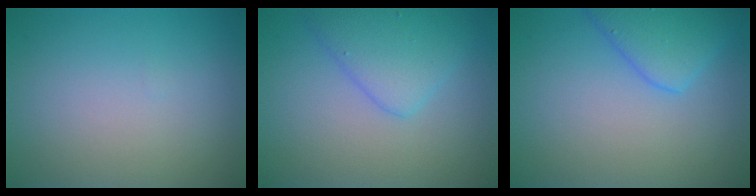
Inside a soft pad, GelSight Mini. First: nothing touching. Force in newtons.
{"total": 3.9, "press": 3.9, "slide": 0.1}
{"total": 2.9, "press": 2.9, "slide": 0.0}